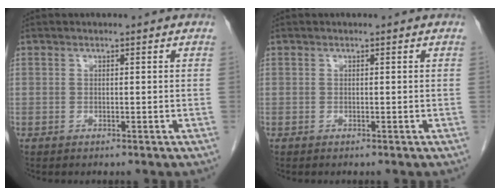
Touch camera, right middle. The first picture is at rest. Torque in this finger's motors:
{"motor_torque": [-0.14, -0.06, 0.03, 0.01]}